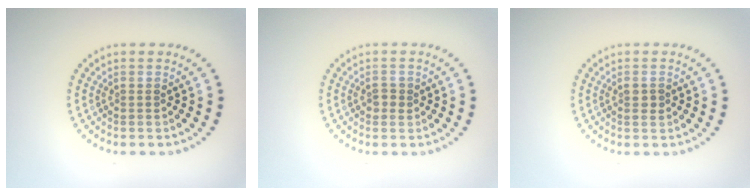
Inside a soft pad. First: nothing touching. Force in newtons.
{"total": 1.2, "press": 1.2, "slide": 0.2}
{"total": 1.1, "press": 1.1, "slide": 0.1}